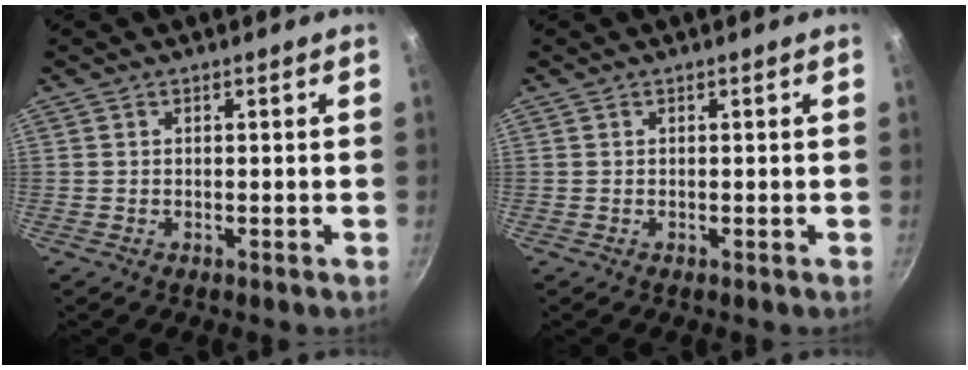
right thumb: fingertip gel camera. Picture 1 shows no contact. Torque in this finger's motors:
{"motor_torque": [-0.04, -0.04, 0.01, 0.00, 0.00]}